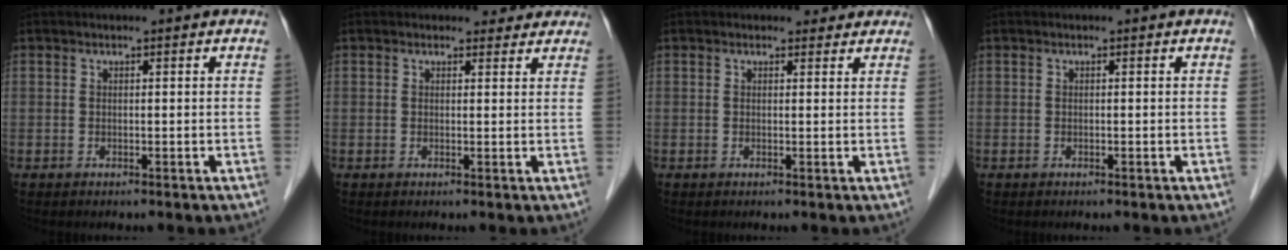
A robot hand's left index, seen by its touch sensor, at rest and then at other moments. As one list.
[{"total": 2.7, "force": [2.4, 1.2, 0.1], "torque": [0.004, 0.001, 0.019]}, {"total": 2.1, "force": [1.8, 1.0, 0.1], "torque": [0.001, 0.002, 0.016]}, {"total": 0.0}]